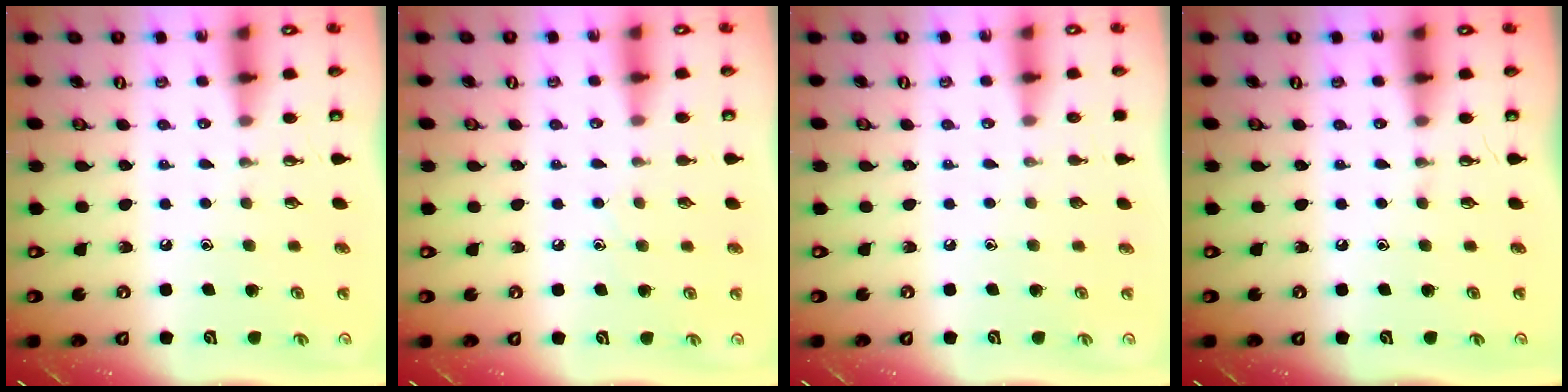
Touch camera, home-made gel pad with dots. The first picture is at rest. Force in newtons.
{"total": 5.9, "press": 5.9, "slide": 0.6}
{"total": 0.0}
{"total": 0.0}